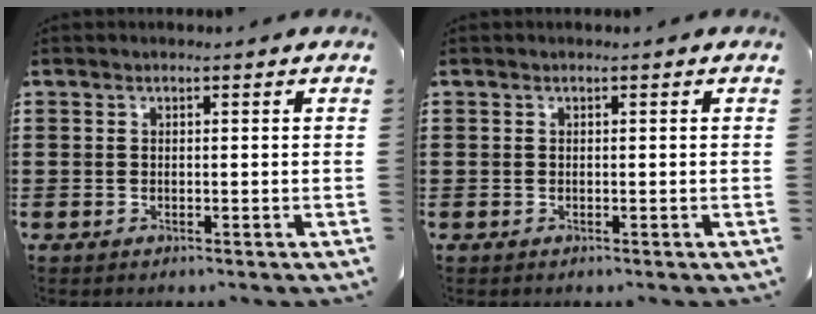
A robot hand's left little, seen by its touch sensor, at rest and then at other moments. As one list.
[{"total": 0.0}]